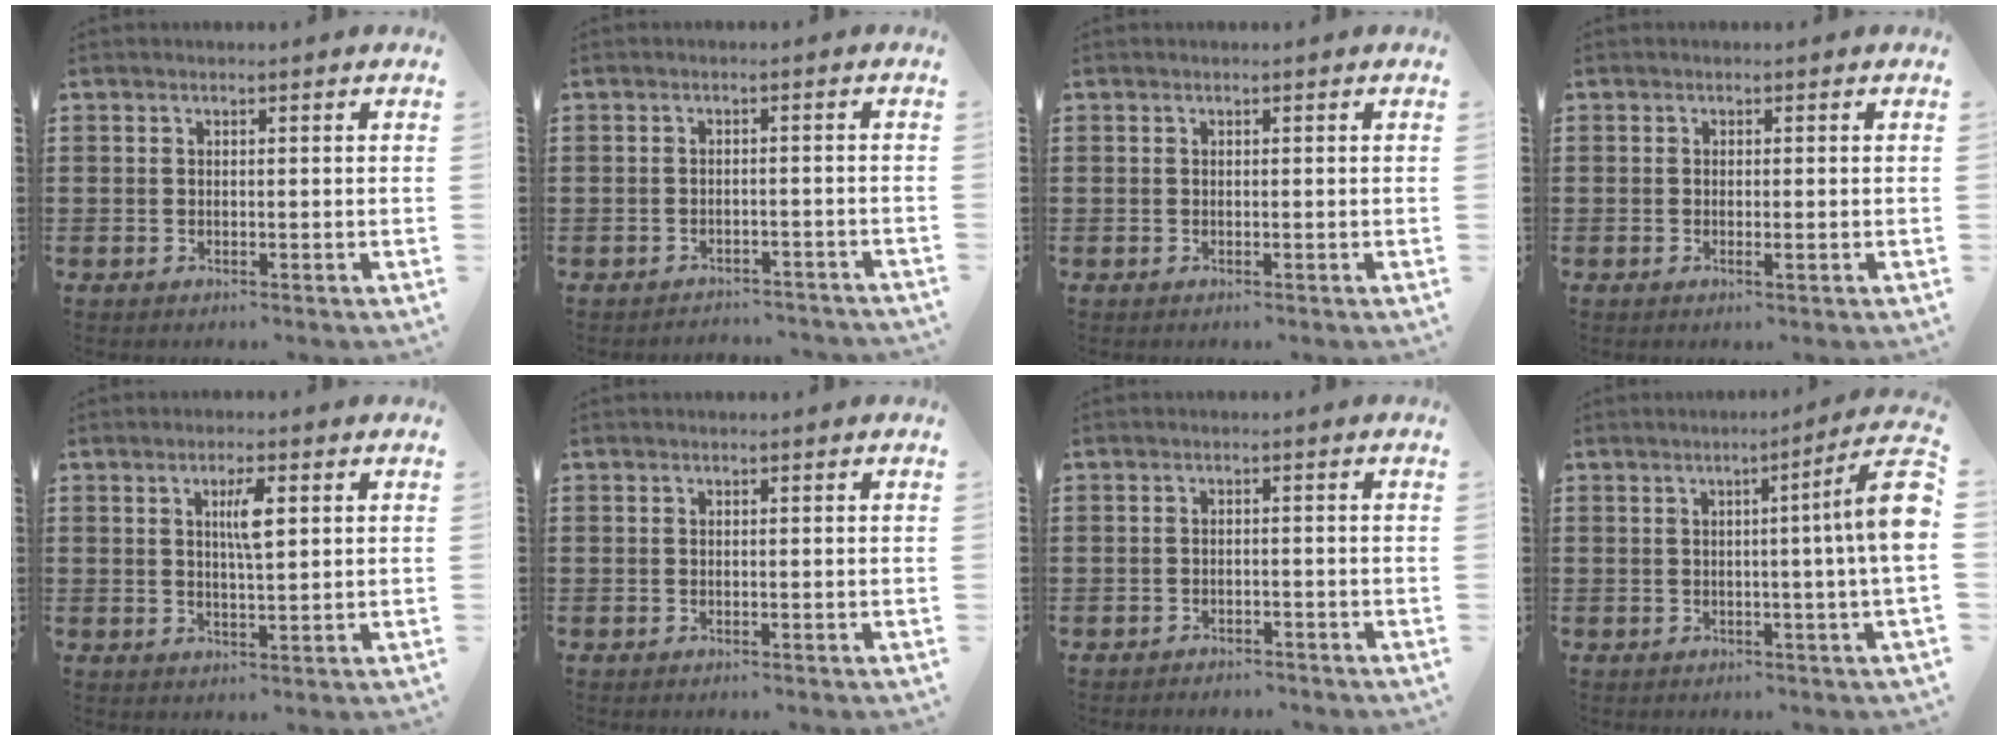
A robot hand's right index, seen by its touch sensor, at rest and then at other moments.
{"total": 2.0, "force": [-2.0, 0.2, 0.0], "torque": [-0.007, 0.000, -0.043]}
{"total": 0.0}
{"total": 0.9, "force": [-0.1, 0.0, 0.9], "torque": [-0.015, -0.006, -0.001]}
{"total": 4.1, "force": [1.2, 0.9, 3.8], "torque": [-0.070, 0.006, 0.015]}
{"total": 0.0}
{"total": 1.5, "force": [-1.5, 0.2, 0.0], "torque": [-0.006, 0.001, -0.032]}
{"total": 8.2, "force": [0.9, -0.3, 8.1], "torque": [-0.120, -0.016, 0.009]}